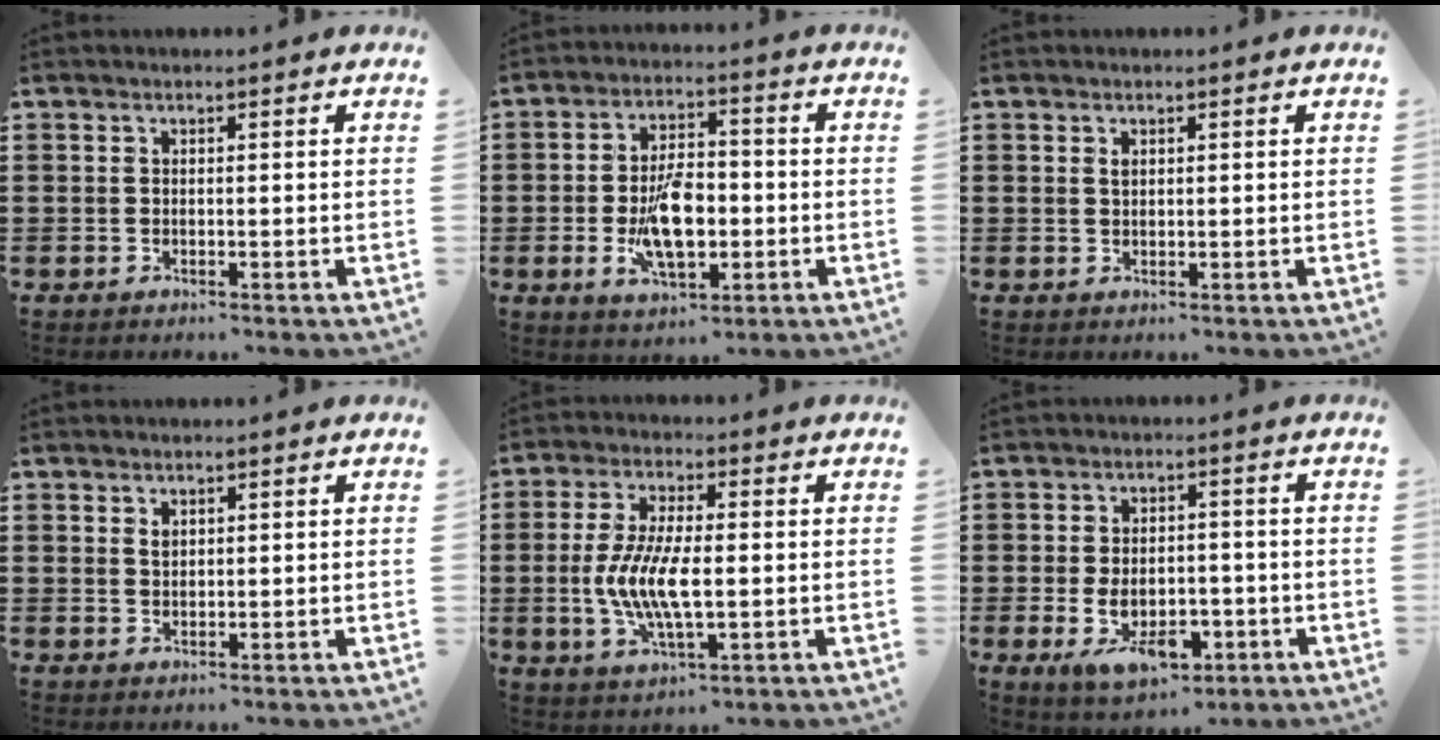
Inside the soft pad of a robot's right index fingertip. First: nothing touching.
{"total": 9.7, "force": [-1.8, 4.8, 8.3], "torque": [-0.150, -0.003, -0.036]}
{"total": 0.8, "force": [0.4, 0.5, 0.6], "torque": [-0.013, 0.002, 0.007]}
{"total": 1.1, "force": [0.6, 0.7, 0.6], "torque": [-0.014, 0.003, 0.011]}
{"total": 9.0, "force": [-1.0, 3.4, 8.2], "torque": [-0.185, -0.008, -0.025]}
{"total": 7.4, "force": [-2.7, 4.3, 5.3], "torque": [-0.084, -0.007, -0.052]}